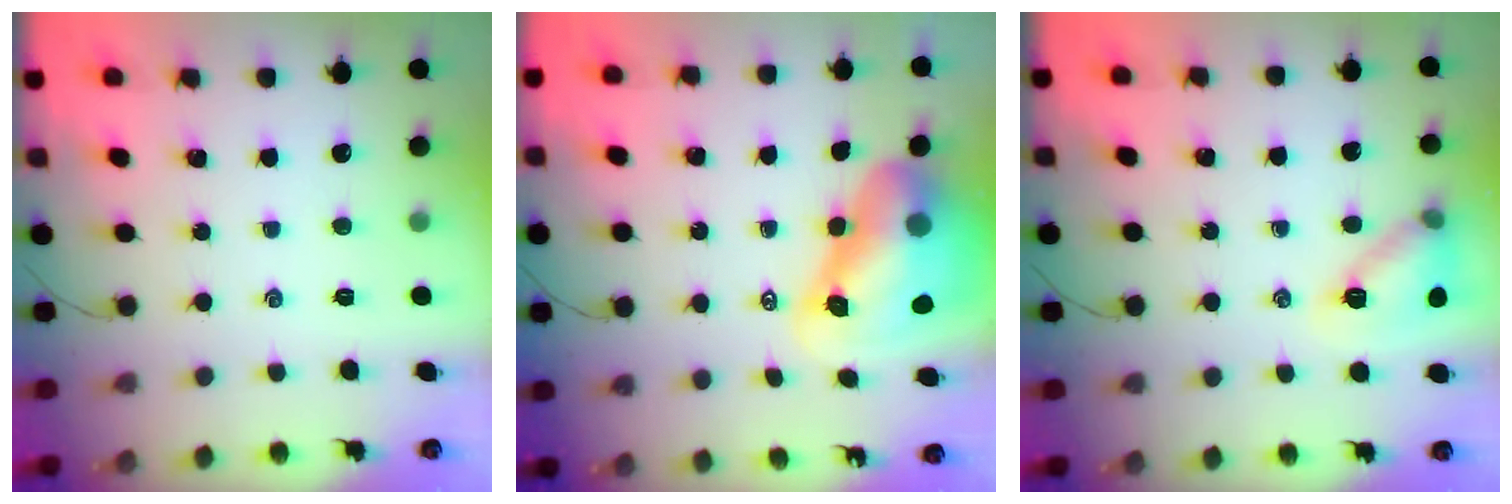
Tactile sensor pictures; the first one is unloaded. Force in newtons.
{"total": 13.0, "press": 12.4, "slide": 4.0}
{"total": 13.1, "press": 13.1, "slide": 1.1}